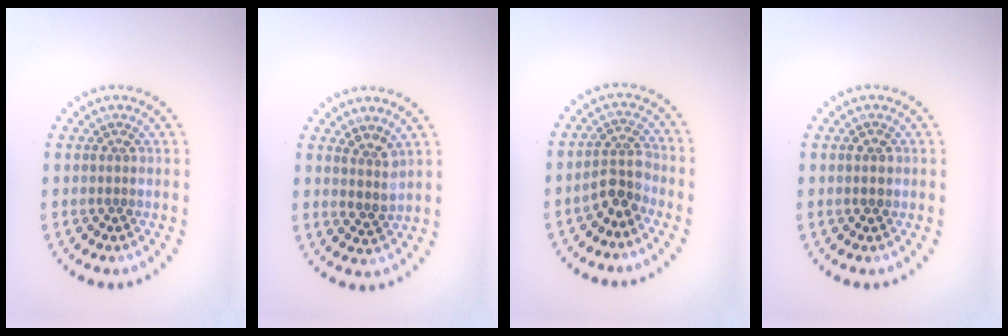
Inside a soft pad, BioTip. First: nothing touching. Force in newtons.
{"total": 1.8, "press": 1.4, "slide": 1.2}
{"total": 2.7, "press": 2.4, "slide": 1.3}
{"total": 1.3, "press": 1.3, "slide": 0.2}